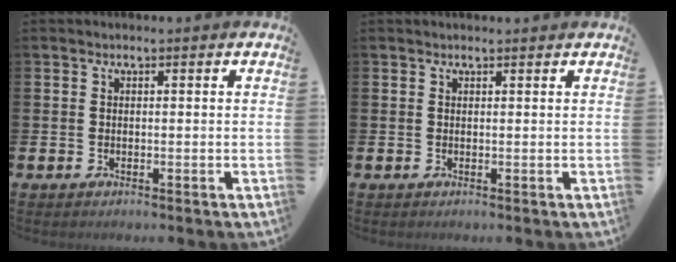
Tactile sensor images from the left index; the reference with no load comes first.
{"total": 0.5, "force": [0.5, 0.1, 0.1], "torque": [0.007, -0.002, 0.008]}